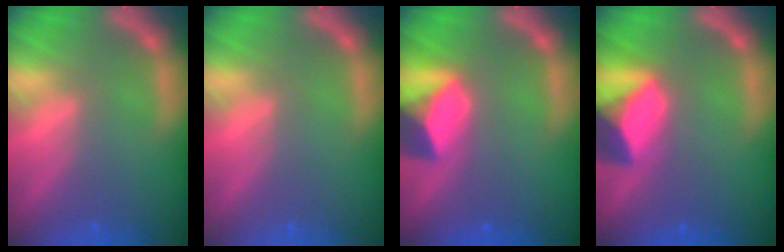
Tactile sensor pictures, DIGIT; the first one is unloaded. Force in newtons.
{"total": 0.0}
{"total": 5.9}
{"total": 6.9}